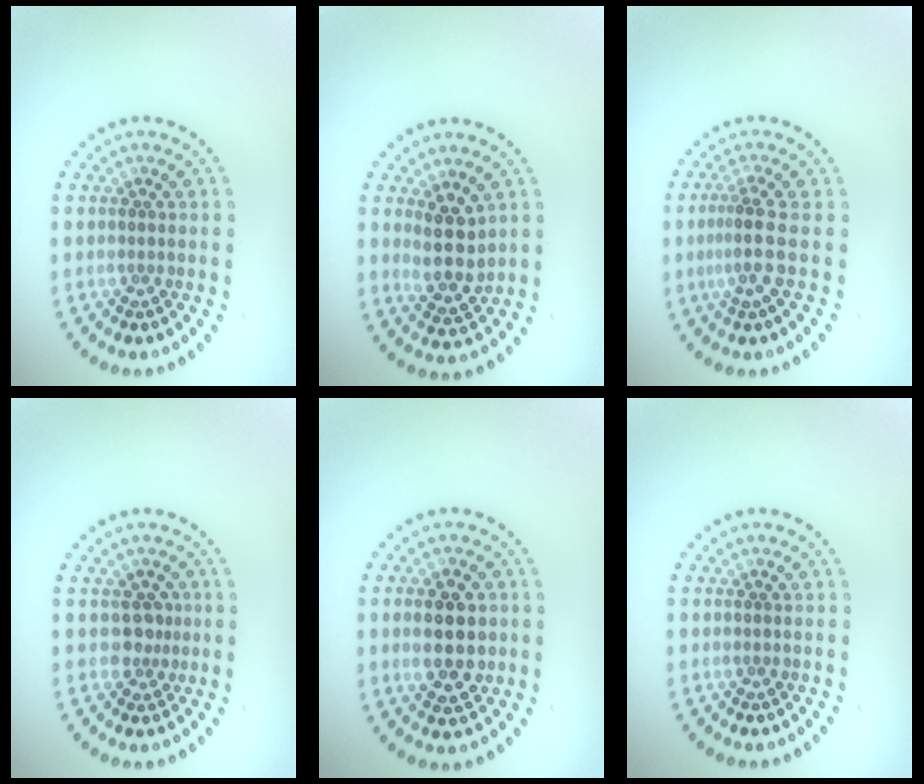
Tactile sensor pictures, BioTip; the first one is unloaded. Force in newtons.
{"total": 3.2, "press": 2.9, "slide": 1.5}
{"total": 2.4, "press": 1.7, "slide": 1.7}
{"total": 1.7, "press": 1.3, "slide": 1.1}
{"total": 4.9, "press": 4.9, "slide": 0.3}
{"total": 0.0}